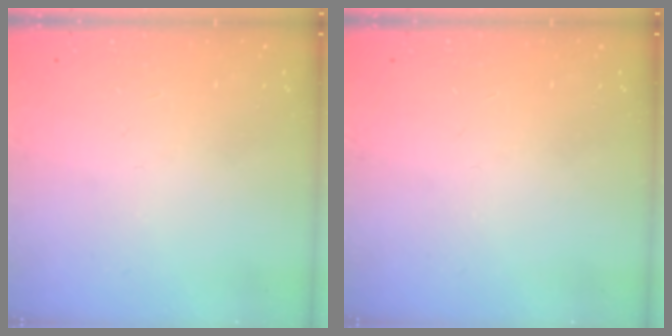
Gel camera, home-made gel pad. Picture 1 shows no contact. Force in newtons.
{"total": 0.0}